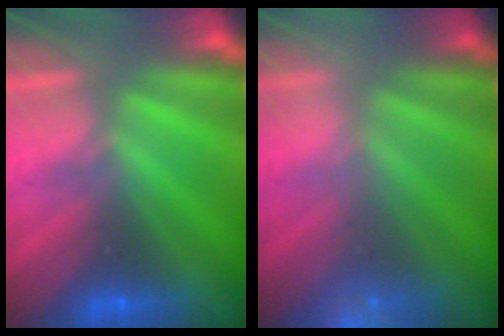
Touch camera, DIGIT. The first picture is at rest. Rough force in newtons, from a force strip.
{"total": 2.1}